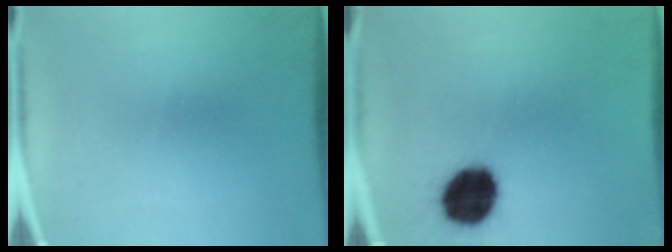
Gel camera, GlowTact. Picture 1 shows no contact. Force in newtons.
{"total": 13.9}